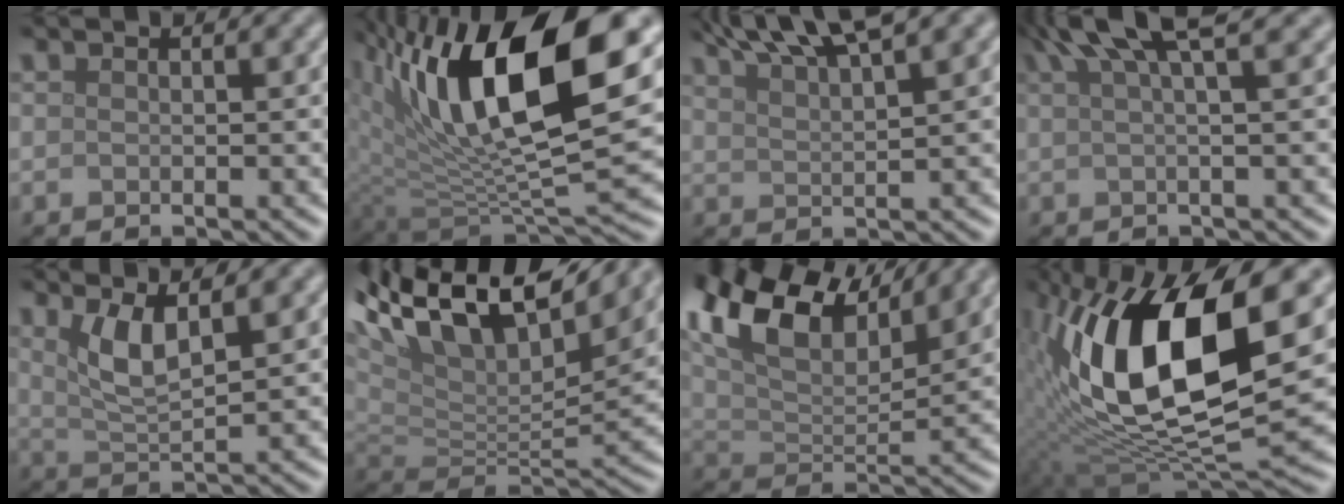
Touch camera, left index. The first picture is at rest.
{"total": 15.1, "force": [6.3, 5.8, 12.5], "torque": [-0.210, 0.003, 0.110]}
{"total": 7.6, "force": [5.8, 1.3, 4.8], "torque": [-0.067, 0.024, 0.084]}
{"total": 6.0, "force": [3.7, 0.9, 4.6], "torque": [-0.067, 0.016, 0.057]}
{"total": 3.8, "force": [1.7, 1.0, 3.2], "torque": [-0.069, -0.005, 0.037]}
{"total": 14.6, "force": [9.0, 6.3, 9.5], "torque": [-0.191, 0.054, 0.153]}
{"total": 13.2, "force": [7.8, 5.9, 8.8], "torque": [-0.182, 0.033, 0.134]}
{"total": 15.2, "force": [2.7, 6.1, 13.6], "torque": [-0.252, -0.002, 0.042]}